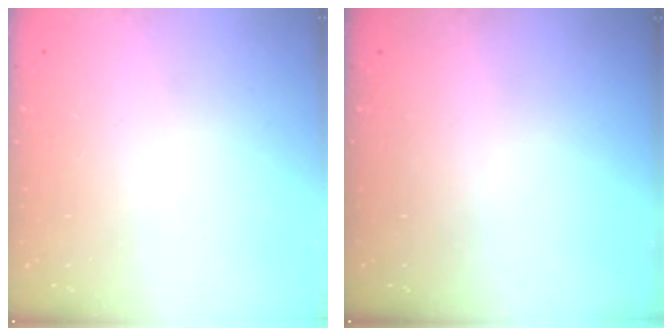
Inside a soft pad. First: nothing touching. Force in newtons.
{"total": 0.0}